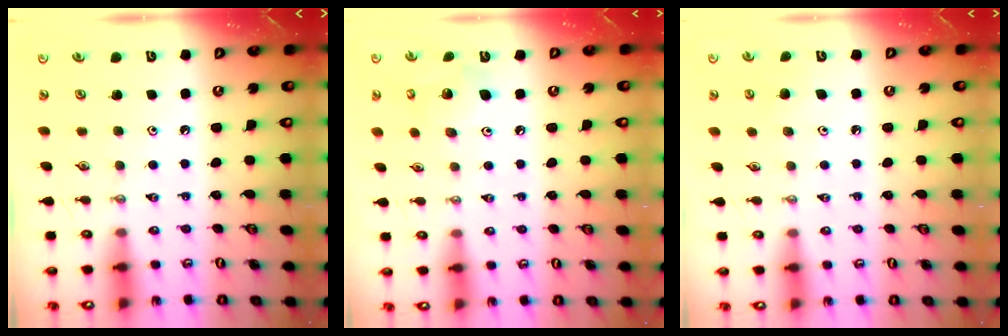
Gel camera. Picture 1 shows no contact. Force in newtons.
{"total": 10.1, "press": 9.7, "slide": 2.8}
{"total": 4.4, "press": 4.4, "slide": 0.4}